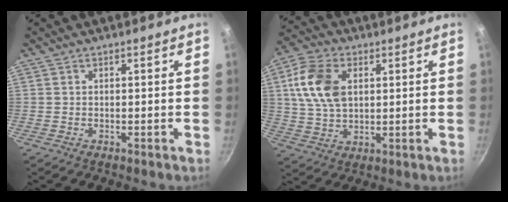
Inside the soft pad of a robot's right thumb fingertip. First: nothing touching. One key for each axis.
{"total": 13.0, "fx": 3.2, "fy": 8.5, "fz": 9.3, "tx": -0.164, "ty": 0.002, "tz": 0.057}